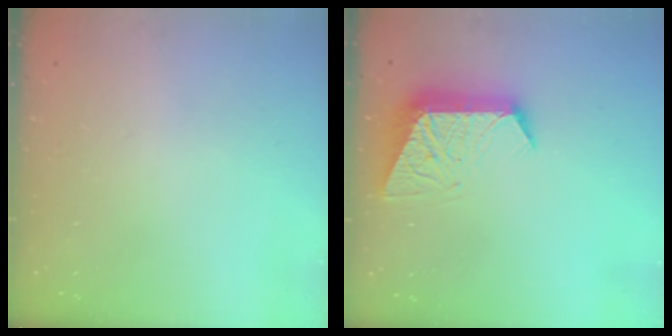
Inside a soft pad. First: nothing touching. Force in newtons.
{"total": 10.9, "press": 10.9, "slide": 0.9}